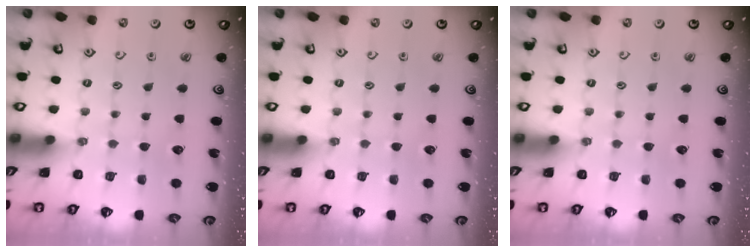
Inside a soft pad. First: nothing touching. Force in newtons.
{"total": 0.0}
{"total": 0.0}